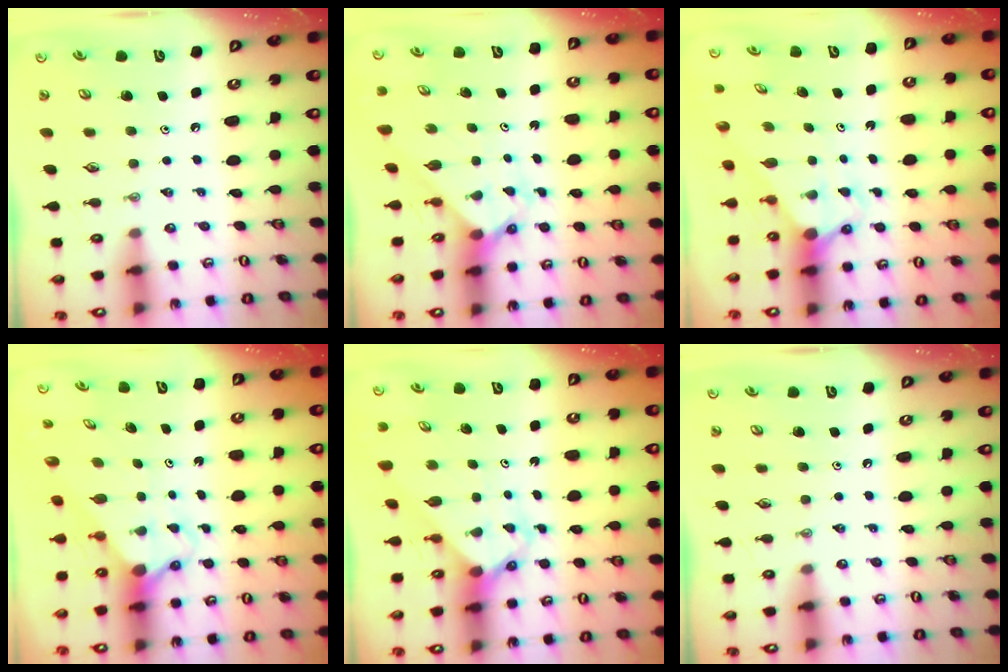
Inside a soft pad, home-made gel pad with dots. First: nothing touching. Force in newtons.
{"total": 2.1, "press": 2.1, "slide": 0.2}
{"total": 2.9, "press": 2.9, "slide": 0.0}
{"total": 2.7, "press": 2.7, "slide": 0.2}
{"total": 2.8, "press": 2.8, "slide": 0.1}
{"total": 0.0}